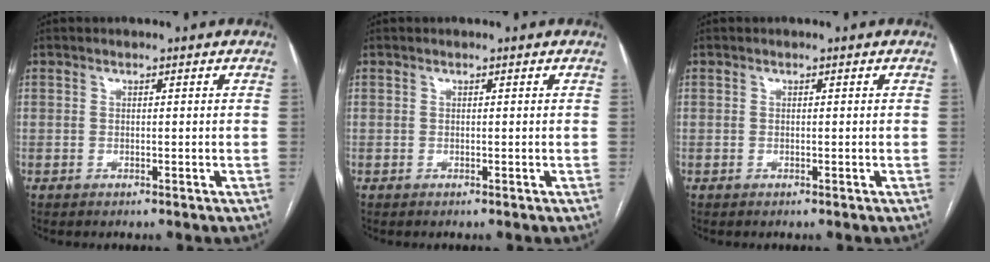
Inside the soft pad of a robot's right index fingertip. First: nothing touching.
{"total": 0.0}
{"total": 0.0}